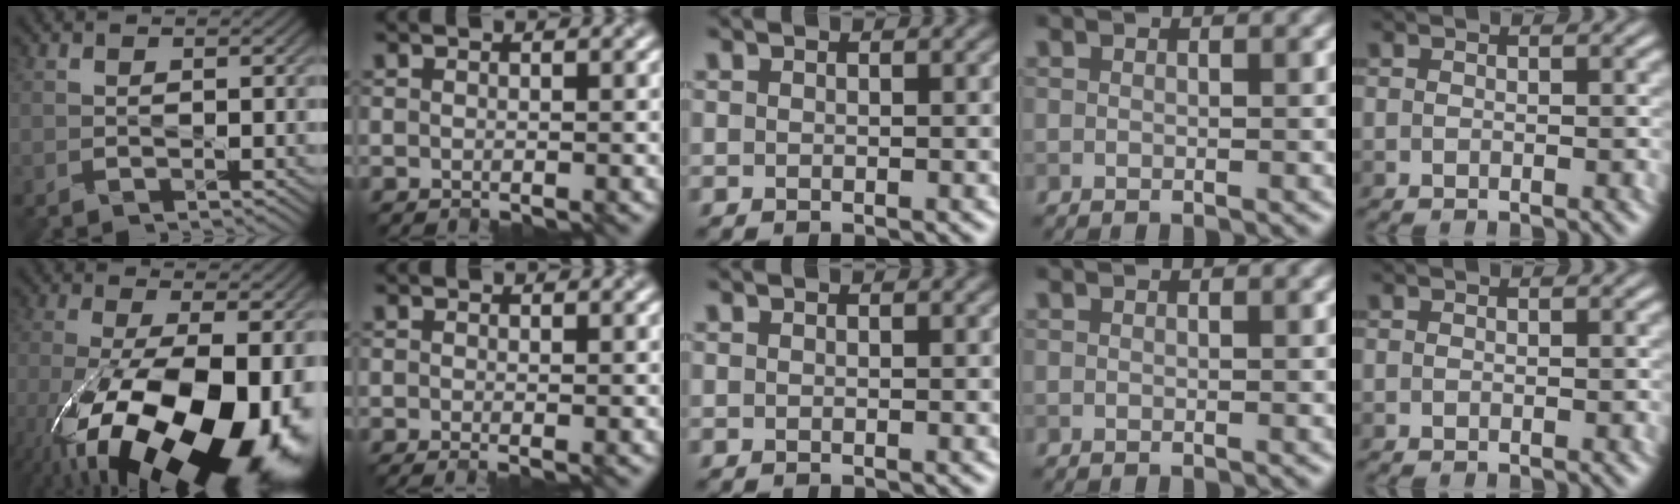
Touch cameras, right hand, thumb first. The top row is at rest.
{"thumb": {"total": 21.8, "force": [-8.1, 10.0, 17.6], "torque": [-0.289, -0.085, -0.090]}, "index": {"total": 0.7, "force": [-0.3, 0.0, 0.6], "torque": [-0.010, -0.008, -0.009]}}